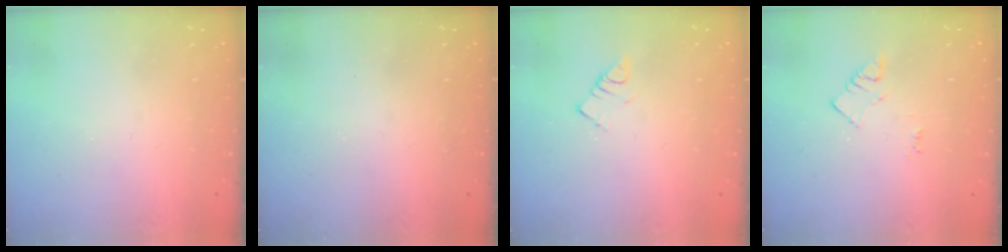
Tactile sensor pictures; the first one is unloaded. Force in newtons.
{"total": 2.5, "press": 2.4, "slide": 0.4}
{"total": 3.2, "press": 3.1, "slide": 0.5}
{"total": 3.1, "press": 3.1, "slide": 0.4}